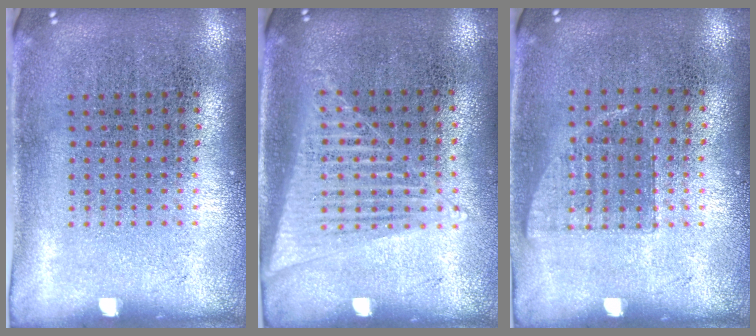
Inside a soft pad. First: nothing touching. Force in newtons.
{"total": 1.4, "press": 1.3, "slide": 0.6}
{"total": 0.7, "press": 0.6, "slide": 0.3}